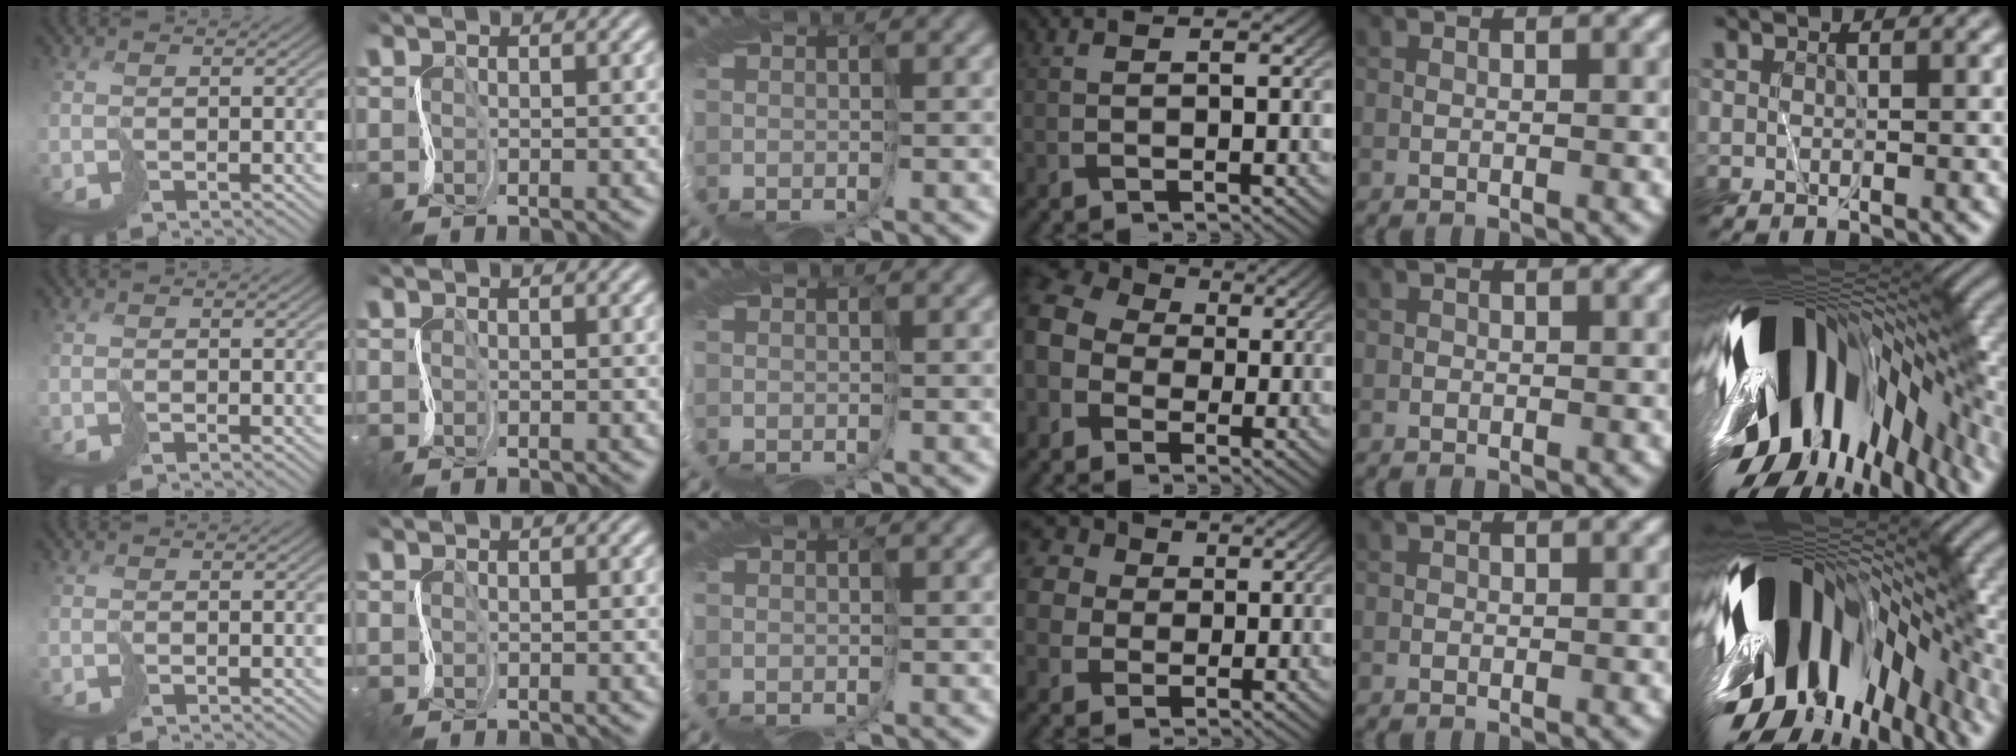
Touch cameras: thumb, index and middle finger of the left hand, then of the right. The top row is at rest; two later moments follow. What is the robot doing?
{"motion": "cut", "object": "bubble wrap"}